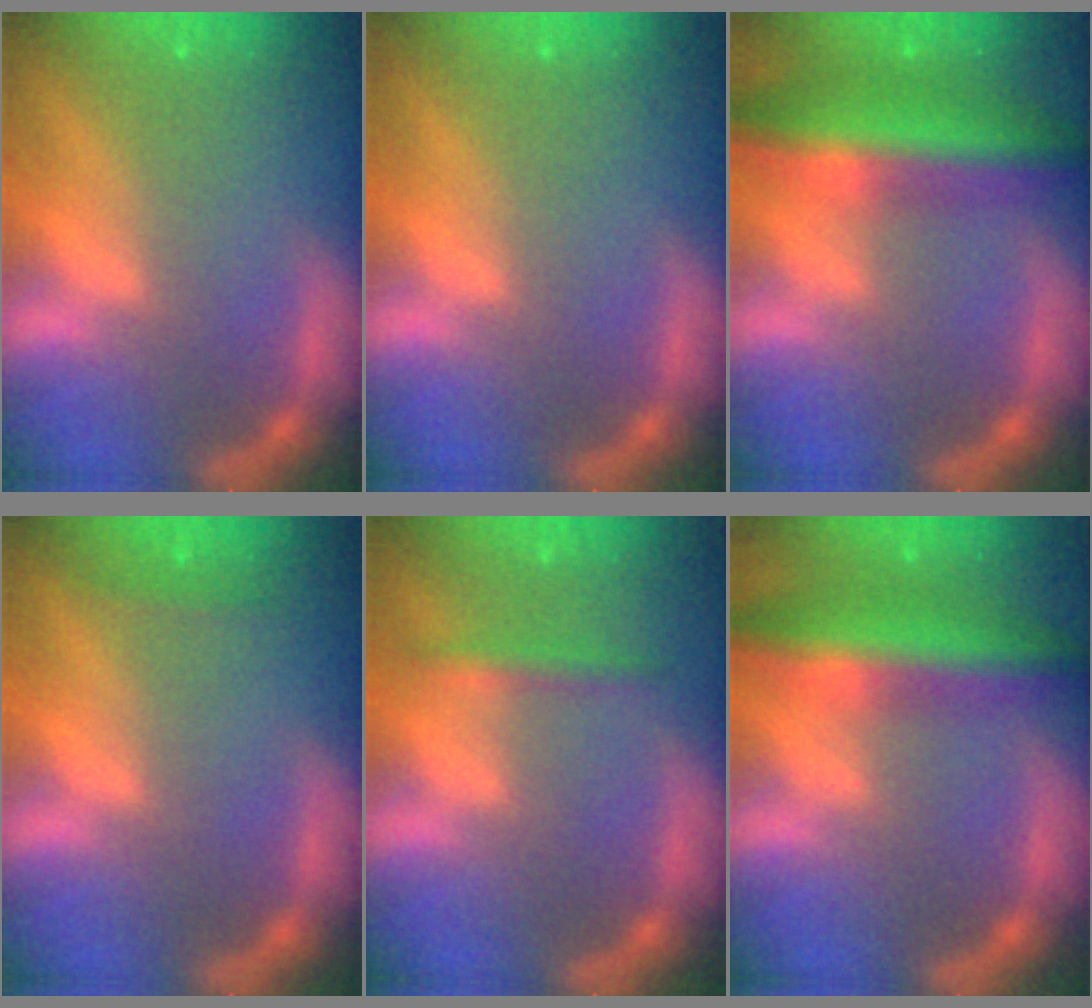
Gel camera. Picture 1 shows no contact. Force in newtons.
{"total": 0.0}
{"total": 8.5}
{"total": 0.9}
{"total": 1.9}
{"total": 7.5}